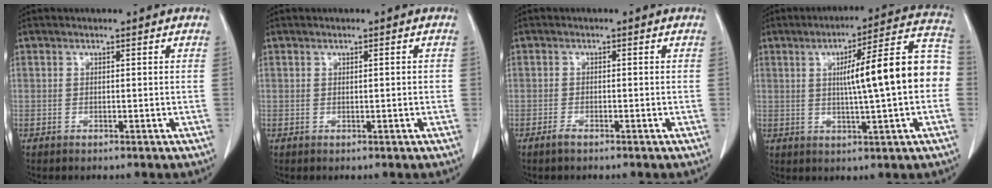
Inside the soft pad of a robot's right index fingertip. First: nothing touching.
{"total": 0.6, "force": [0.0, 0.1, 0.6], "torque": [-0.011, 0.000, 0.003]}
{"total": 1.3, "force": [-1.1, 0.2, 0.7], "torque": [-0.018, -0.001, -0.019]}
{"total": 14.9, "force": [0.5, 1.2, 14.9], "torque": [-0.201, 0.037, 0.004]}